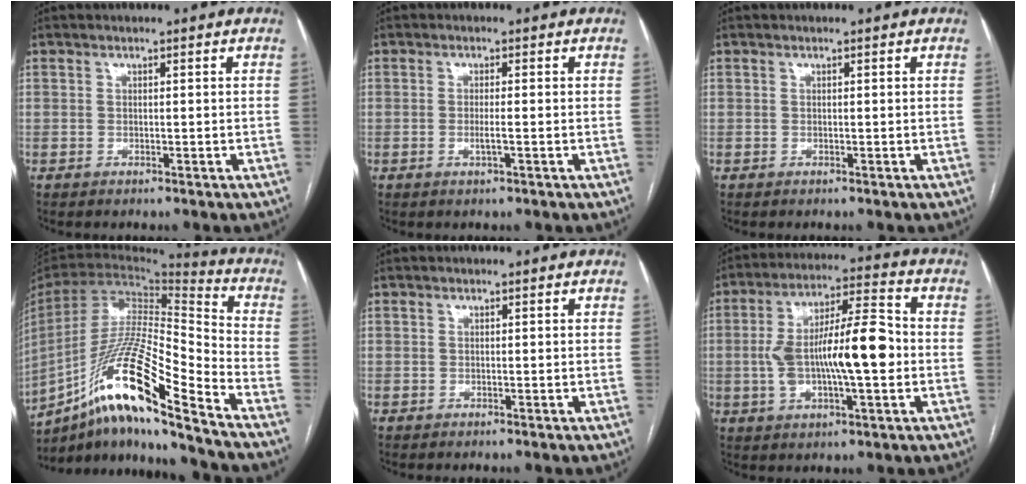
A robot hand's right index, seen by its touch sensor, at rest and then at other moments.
{"total": 1.7, "force": [-0.4, 0.0, 1.6], "torque": [-0.032, -0.002, -0.006]}
{"total": 0.0}
{"total": 21.2, "force": [-13.8, 1.2, 16.1], "torque": [-0.322, -0.018, -0.255]}
{"total": 0.0}
{"total": 14.6, "force": [-1.0, 3.5, 14.2], "torque": [-0.259, 0.024, -0.011]}